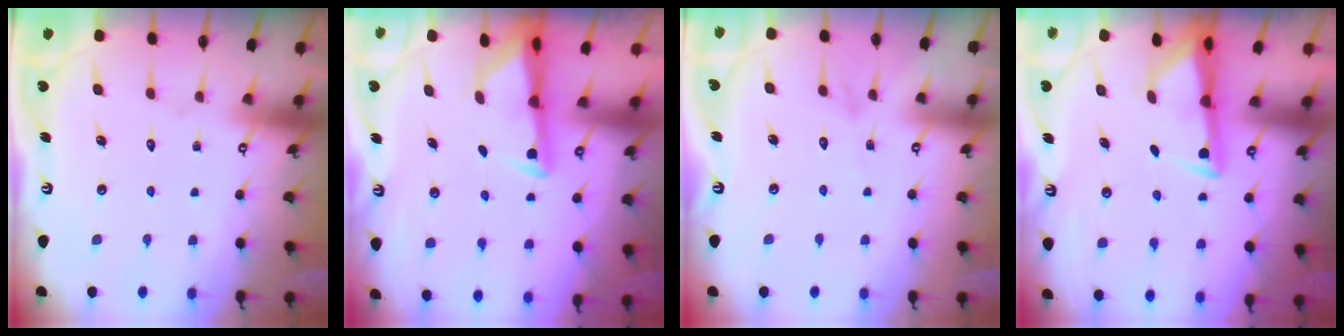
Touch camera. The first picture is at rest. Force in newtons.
{"total": 3.0, "press": 2.9, "slide": 0.6}
{"total": 1.7, "press": 1.7, "slide": 0.2}
{"total": 3.0, "press": 2.9, "slide": 0.5}